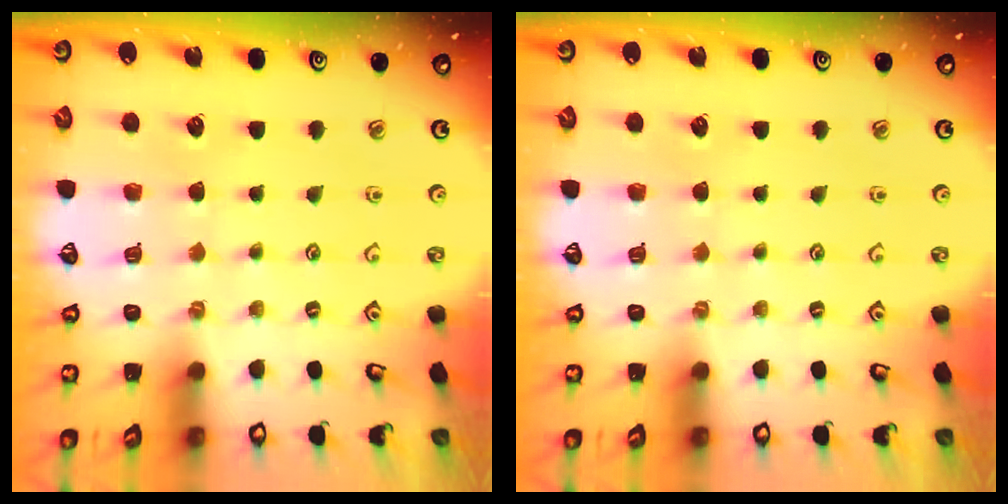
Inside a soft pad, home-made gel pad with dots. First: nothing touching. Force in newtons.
{"total": 0.0}